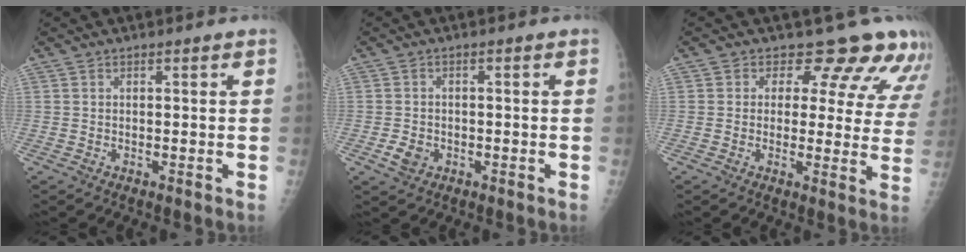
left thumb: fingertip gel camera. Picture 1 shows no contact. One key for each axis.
{"total": 3.0, "fx": -1.2, "fy": 2.3, "fz": 1.4, "tx": -0.019, "ty": 0.002, "tz": -0.016}
{"total": 11.0, "fx": 9.4, "fy": 5.1, "fz": 2.9, "tx": 0.016, "ty": -0.052, "tz": 0.084}